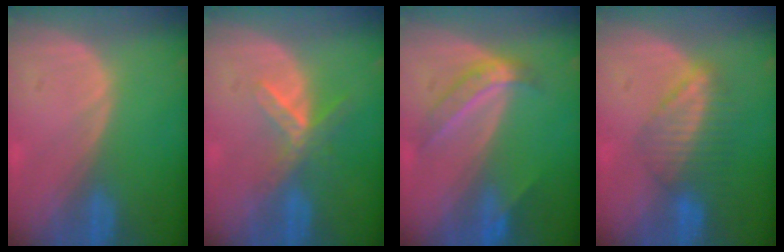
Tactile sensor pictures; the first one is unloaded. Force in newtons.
{"total": 5.7, "press": 5.0, "slide": 2.8}
{"total": 5.4, "press": 4.7, "slide": 2.5}
{"total": 6.6, "press": 5.9, "slide": 2.8}